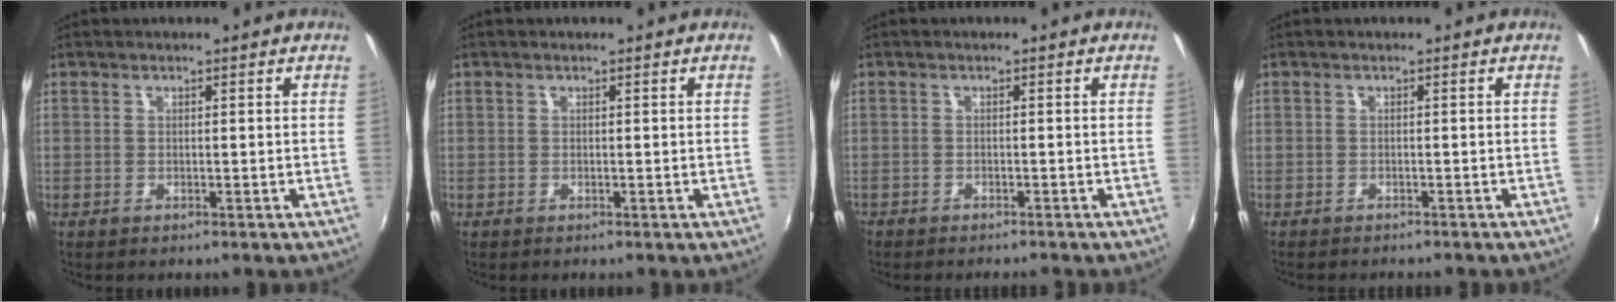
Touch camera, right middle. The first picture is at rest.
{"total": 0.0}
{"total": 2.0, "force": [-1.9, 0.5, 0.4], "torque": [-0.023, -0.008, -0.036]}
{"total": 2.0, "force": [-1.9, 0.4, 0.6], "torque": [-0.021, -0.012, -0.028]}